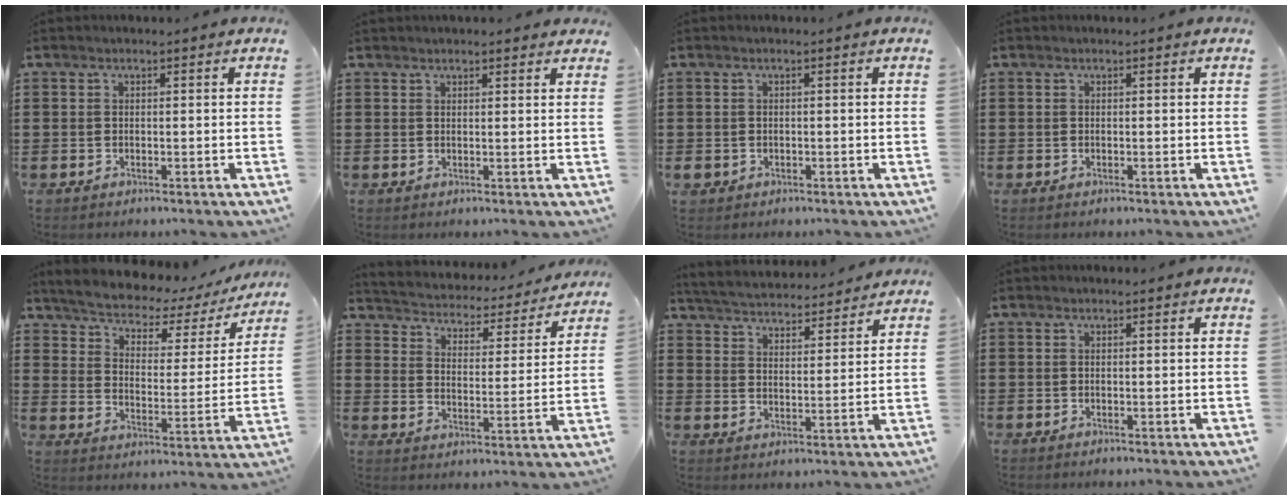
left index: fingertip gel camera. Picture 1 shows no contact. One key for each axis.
{"total": 1.4, "fx": 1.3, "fy": 0.2, "fz": 0.2, "tx": -0.006, "ty": 0.003, "tz": 0.026}
{"total": 0.9, "fx": -0.4, "fy": 0.8, "fz": 0.1, "tx": -0.007, "ty": 0.004, "tz": -0.011}
{"total": 0.0}
{"total": 4.1, "fx": 3.9, "fy": 0.8, "fz": 1.1, "tx": -0.046, "ty": -0.031, "tz": 0.057}
{"total": 3.1, "fx": 3.1, "fy": 0.3, "fz": -0.2, "tx": -0.020, "ty": -0.034, "tz": 0.043}
{"total": 3.9, "fx": 3.9, "fy": 0.1, "fz": 0.0, "tx": -0.023, "ty": -0.029, "tz": 0.063}
{"total": 0.0}